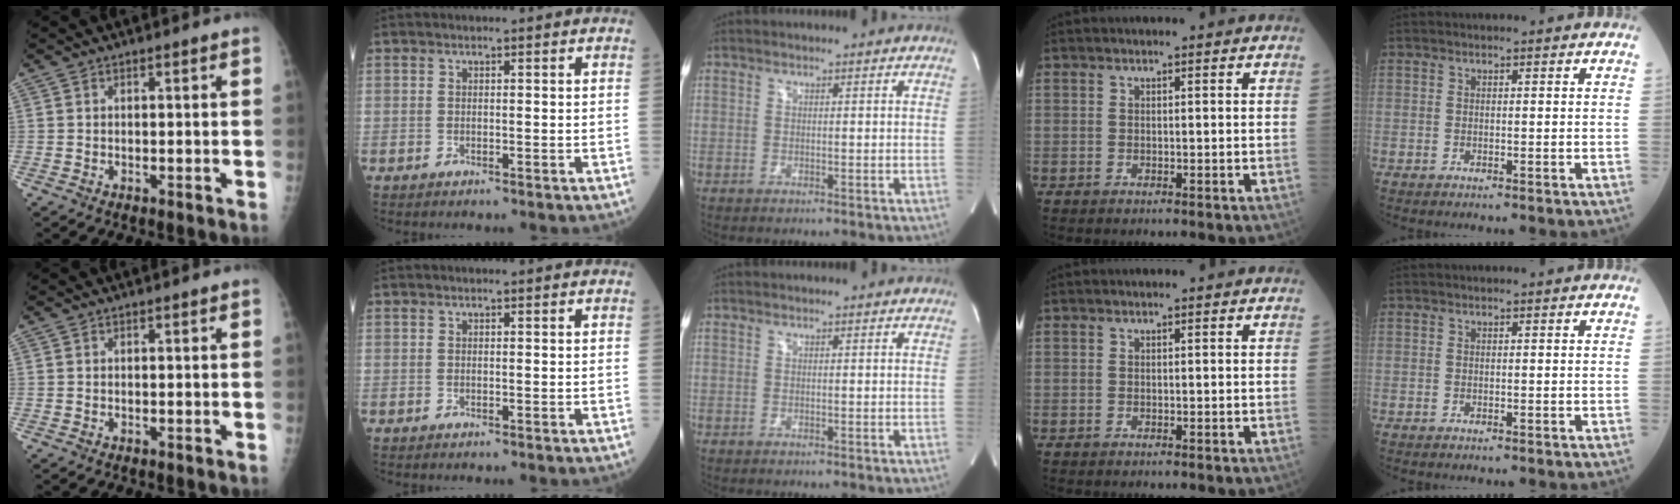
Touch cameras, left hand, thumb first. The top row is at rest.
{}